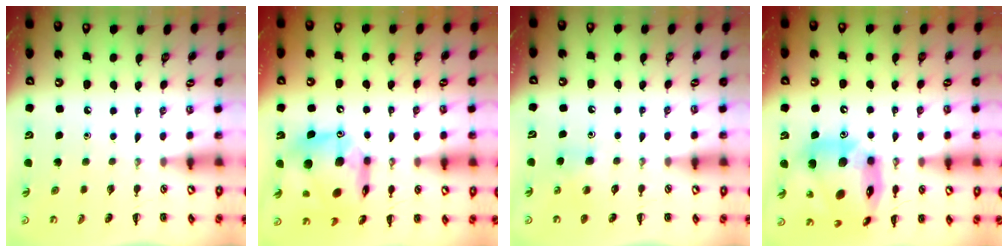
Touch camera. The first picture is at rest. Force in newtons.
{"total": 15.1, "press": 14.4, "slide": 4.5}
{"total": 4.7, "press": 4.5, "slide": 1.2}
{"total": 20.6, "press": 20.0, "slide": 5.1}